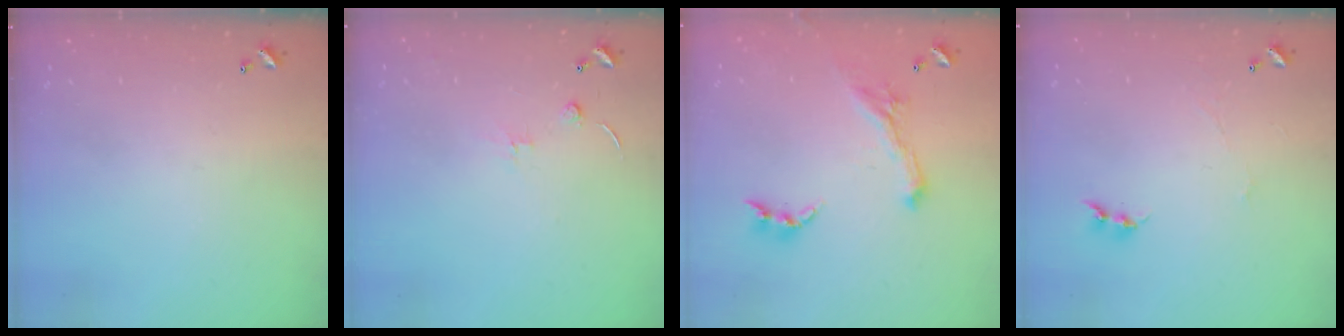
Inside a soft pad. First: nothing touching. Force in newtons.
{"total": 1.3, "press": 1.2, "slide": 0.5}
{"total": 1.8, "press": 1.7, "slide": 0.4}
{"total": 0.6, "press": 0.3, "slide": 0.5}